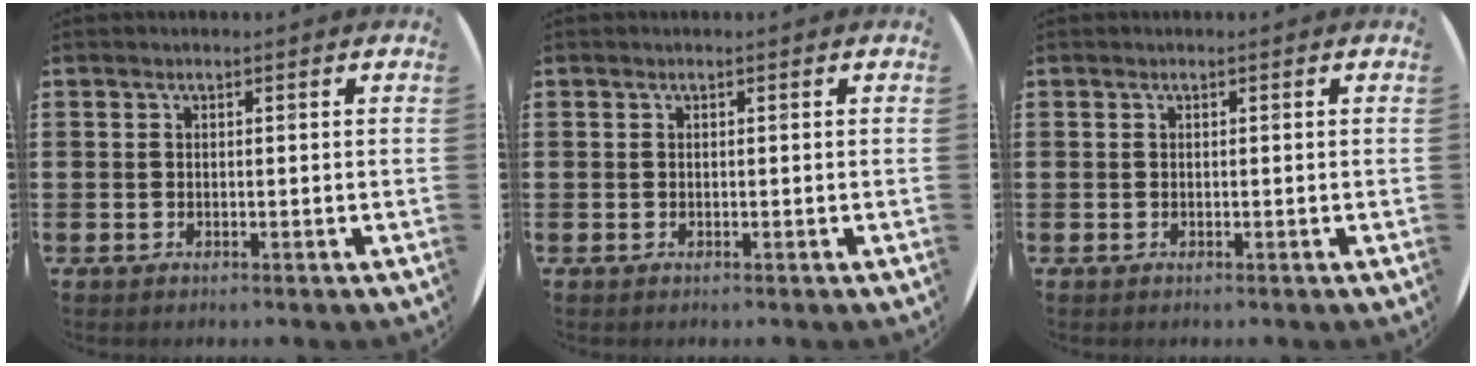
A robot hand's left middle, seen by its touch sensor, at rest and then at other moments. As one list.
[{"total": 0.0}, {"total": 0.0}]